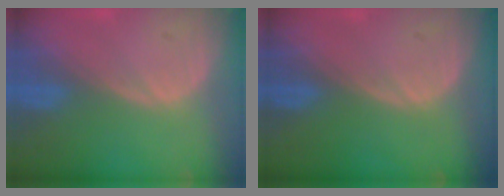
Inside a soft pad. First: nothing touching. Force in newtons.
{"total": 0.0}